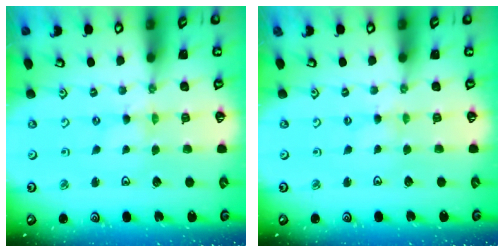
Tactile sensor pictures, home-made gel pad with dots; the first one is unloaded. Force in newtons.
{"total": 1.3, "press": 1.3, "slide": 0.3}